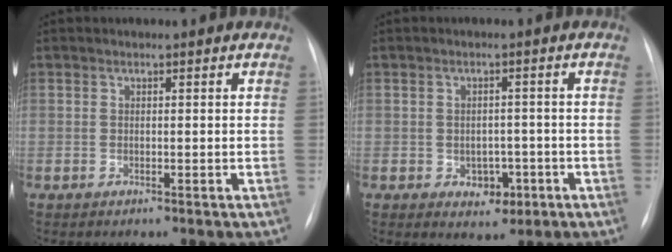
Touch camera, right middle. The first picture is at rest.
{"total": 3.6, "force": [-1.3, 2.7, 2.1], "torque": [-0.018, 0.010, -0.008]}